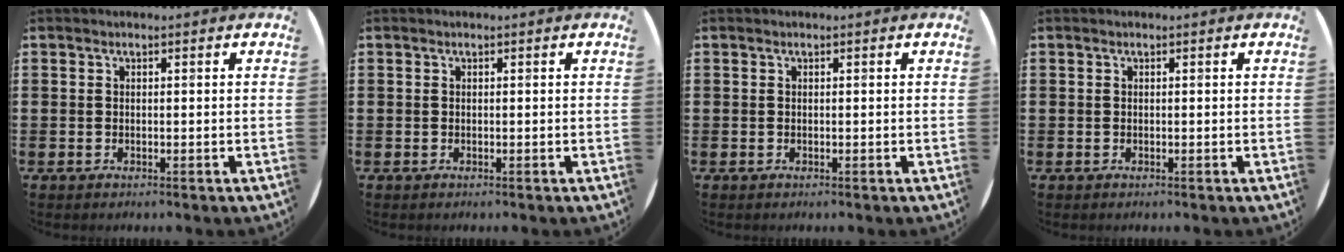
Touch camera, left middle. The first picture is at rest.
{"total": 0.0}
{"total": 0.0}
{"total": 0.0}